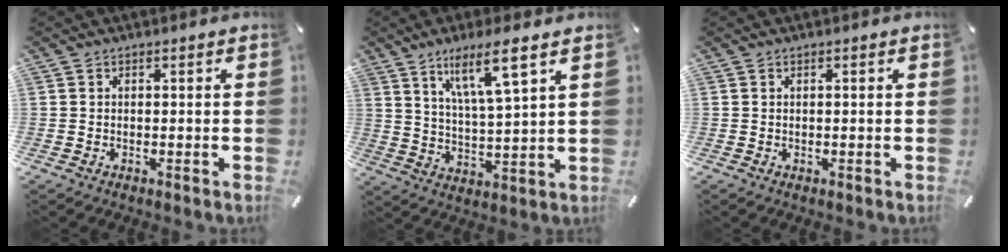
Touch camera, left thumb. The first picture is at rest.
{"total": 11.1, "force": [7.3, 1.8, 8.1], "torque": [-0.152, -0.027, 0.125]}
{"total": 0.0}